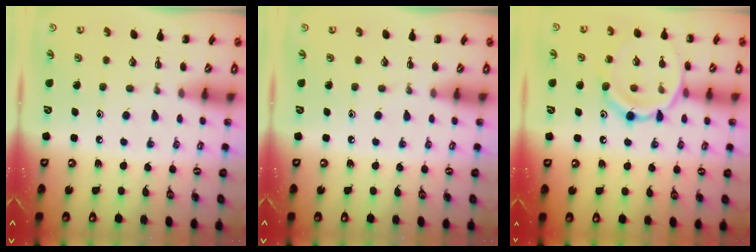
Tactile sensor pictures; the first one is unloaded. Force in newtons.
{"total": 0.0}
{"total": 13.9, "press": 13.8, "slide": 1.2}